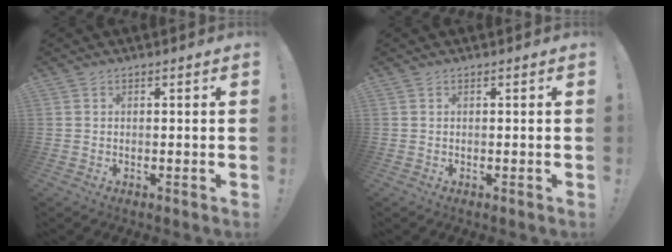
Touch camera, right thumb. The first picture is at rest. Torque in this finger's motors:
{"motor_torque": [0.00, 0.00, 0.00, 0.00, 0.00]}